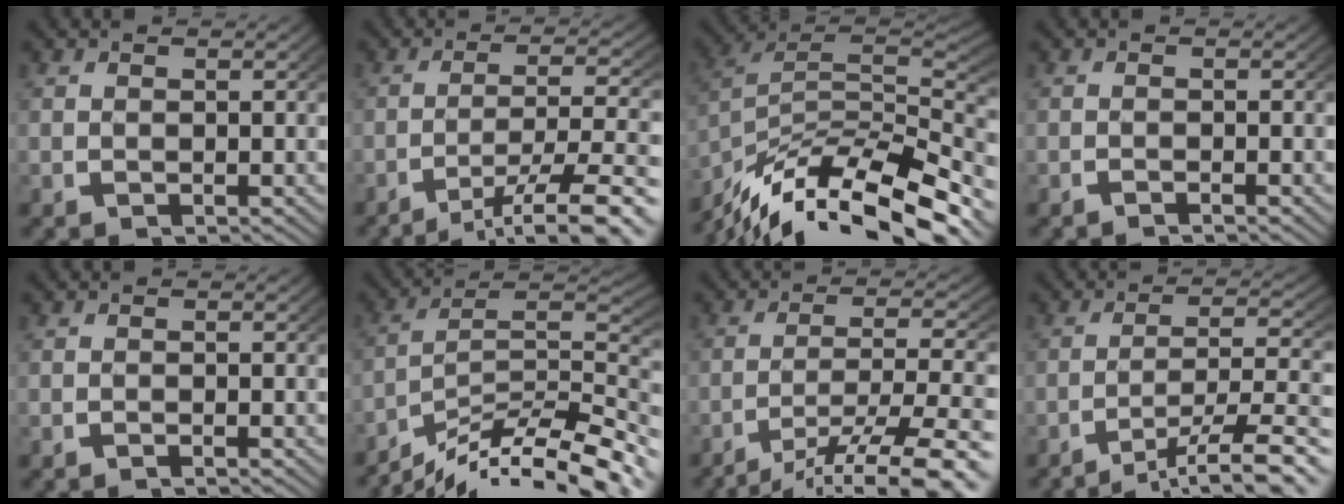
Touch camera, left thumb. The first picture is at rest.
{"total": 8.6, "force": [-4.4, 3.8, 6.3], "torque": [-0.105, -0.029, -0.050]}
{"total": 16.2, "force": [-6.8, 9.8, 11.1], "torque": [-0.177, -0.036, -0.090]}
{"total": 0.8, "force": [-0.7, 0.1, 0.3], "torque": [-0.002, -0.001, -0.016]}
{"total": 0.5, "force": [-0.5, 0.0, 0.2], "torque": [-0.001, 0.000, -0.010]}
{"total": 13.7, "force": [-7.3, 7.5, 8.9], "torque": [-0.140, -0.025, -0.101]}
{"total": 9.2, "force": [-4.9, 4.4, 6.5], "torque": [-0.121, -0.040, -0.055]}
{"total": 7.5, "force": [-3.8, 3.2, 5.7], "torque": [-0.089, -0.022, -0.044]}